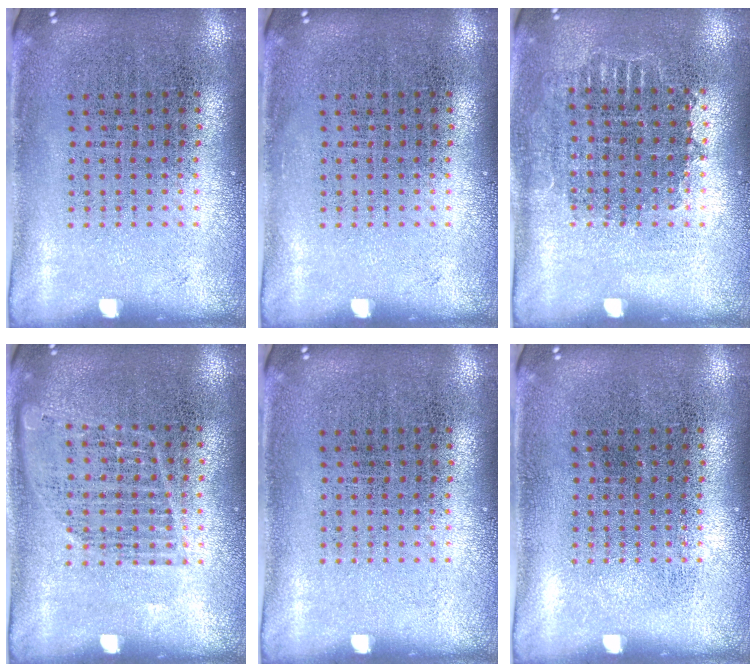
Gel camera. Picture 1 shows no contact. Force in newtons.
{"total": 0.0}
{"total": 0.9, "press": 0.9, "slide": 0.2}
{"total": 1.0, "press": 1.0, "slide": 0.3}
{"total": 0.0}
{"total": 0.0}